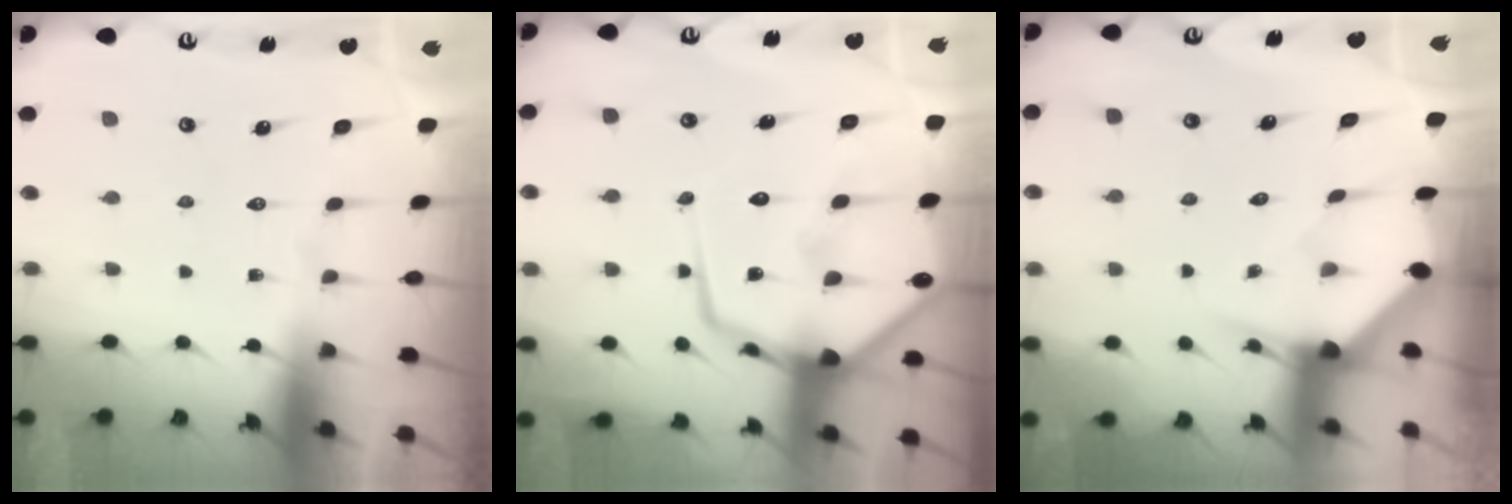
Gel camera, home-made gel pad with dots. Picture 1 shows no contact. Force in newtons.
{"total": 19.0, "press": 18.9, "slide": 1.8}
{"total": 3.2, "press": 3.2, "slide": 0.3}